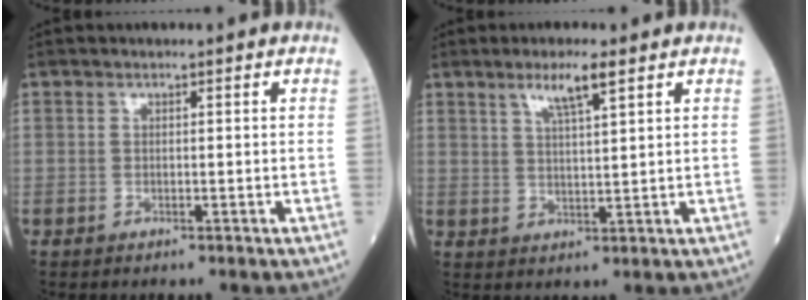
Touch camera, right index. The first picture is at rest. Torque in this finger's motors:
{"motor_torque": [0.67, 0.64, 0.34, 0.09]}